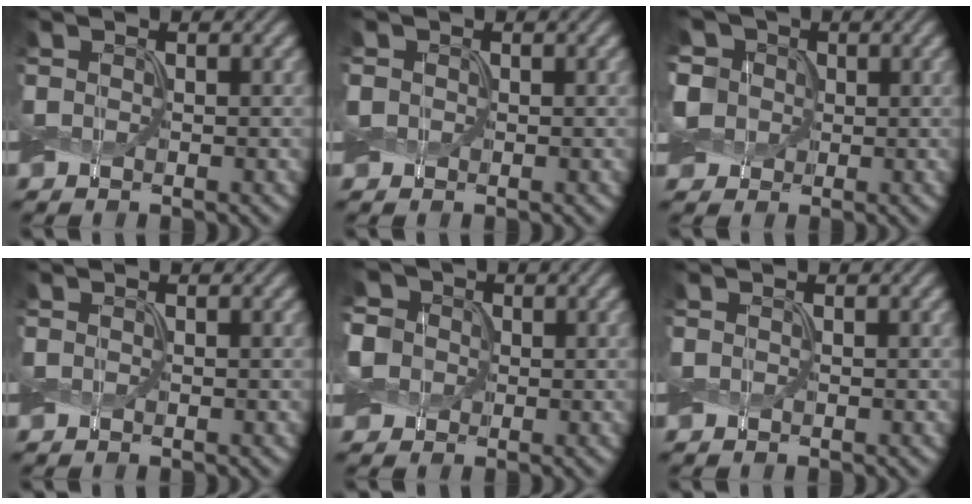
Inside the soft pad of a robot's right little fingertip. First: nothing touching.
{"total": 0.9, "force": [0.2, 0.8, 0.2], "torque": [-0.004, 0.001, 0.002]}
{"total": 6.9, "force": [2.8, 5.4, 3.1], "torque": [-0.079, 0.018, 0.033]}
{"total": 0.0}
{"total": 8.6, "force": [3.2, 7.0, 3.8], "torque": [-0.097, 0.029, 0.037]}
{"total": 0.0}